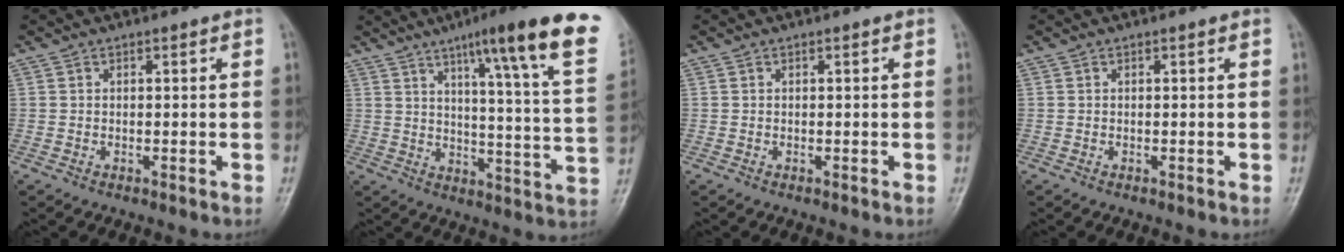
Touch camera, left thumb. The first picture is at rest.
{"total": 22.0, "force": [12.7, 2.1, 17.8], "torque": [-0.230, -0.041, 0.165]}
{"total": 0.0}
{"total": 0.0}